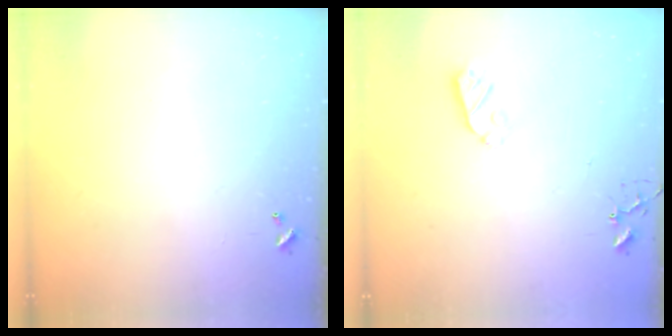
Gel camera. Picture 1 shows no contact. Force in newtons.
{"total": 6.2, "press": 6.2, "slide": 0.0}